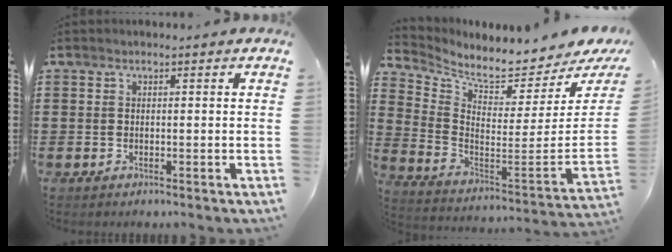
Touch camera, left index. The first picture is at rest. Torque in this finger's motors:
{"motor_torque": [-0.28, -0.48, 0.22, 0.04]}